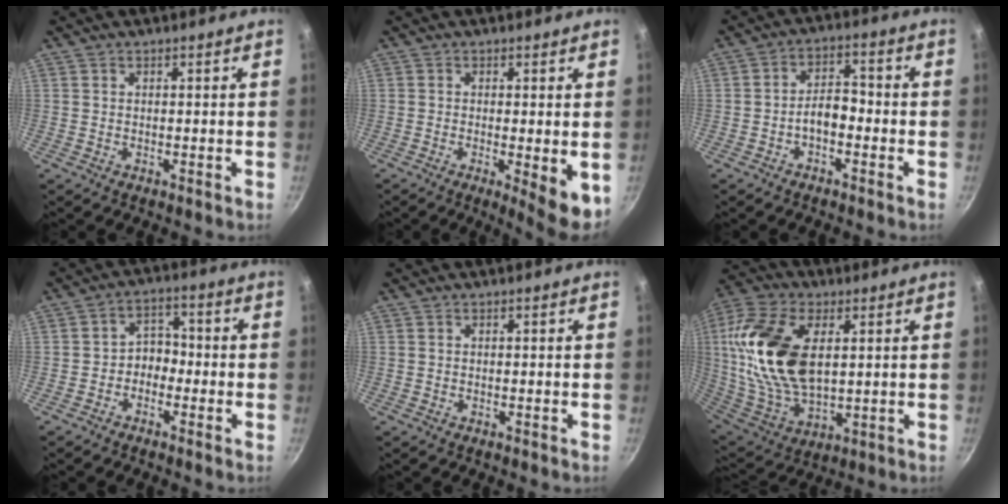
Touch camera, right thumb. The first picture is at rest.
{"total": 7.1, "force": [-1.4, 1.7, 6.7], "torque": [-0.085, -0.011, -0.014]}
{"total": 5.1, "force": [-2.2, 2.9, 3.7], "torque": [-0.043, 0.030, -0.041]}
{"total": 4.8, "force": [-1.8, 3.7, 2.4], "torque": [-0.004, 0.033, -0.040]}
{"total": 0.0}
{"total": 22.2, "force": [4.3, 12.7, 17.6], "torque": [-0.338, -0.011, 0.085]}